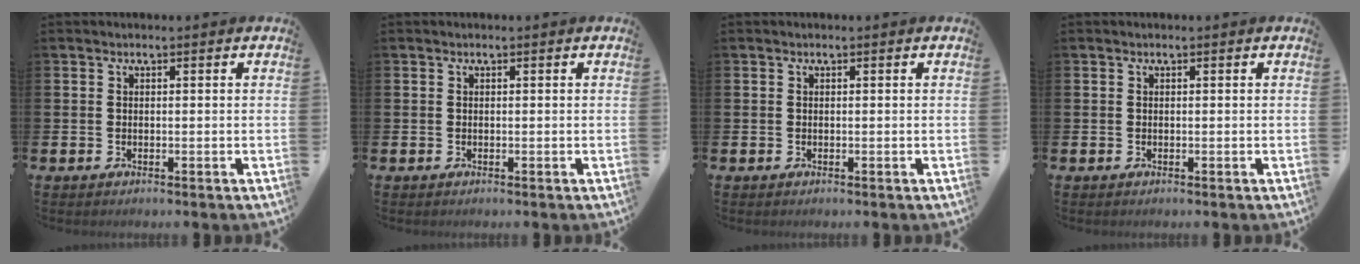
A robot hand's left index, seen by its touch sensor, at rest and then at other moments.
{"total": 0.0}
{"total": 0.0}
{"total": 0.0}